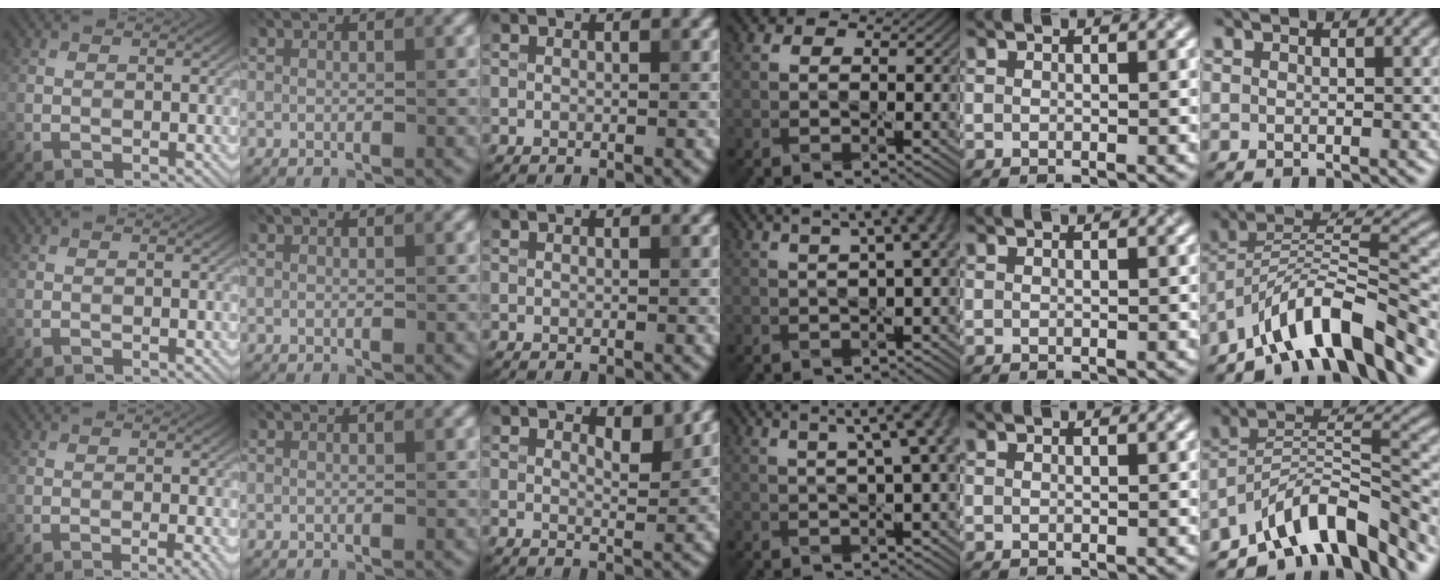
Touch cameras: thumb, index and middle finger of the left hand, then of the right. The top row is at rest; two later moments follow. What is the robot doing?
{"motion": "pour", "object": "sugar"}